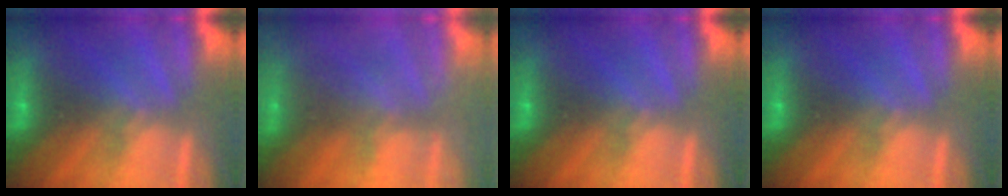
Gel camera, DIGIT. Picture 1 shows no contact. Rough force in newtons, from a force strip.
{"total": 2.3}
{"total": 0.0}
{"total": 0.0}